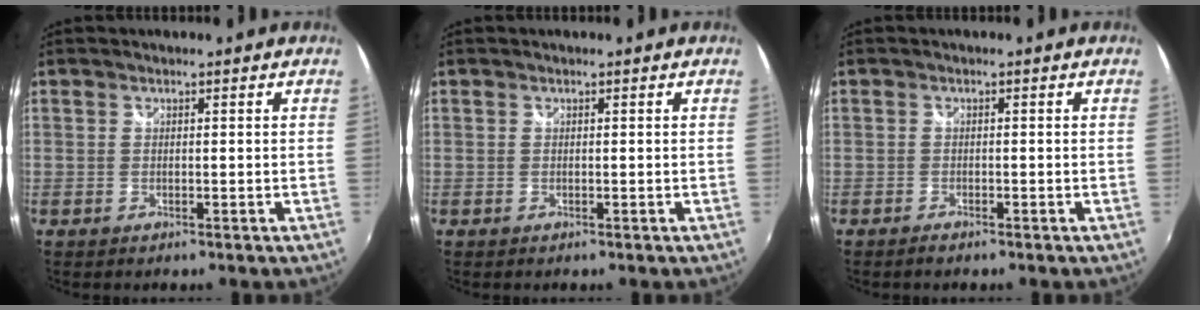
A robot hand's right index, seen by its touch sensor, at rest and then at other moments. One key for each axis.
{"total": 0.0}
{"total": 1.3, "fx": -1.1, "fy": 0.4, "fz": 0.5, "tx": -0.012, "ty": -0.004, "tz": -0.023}